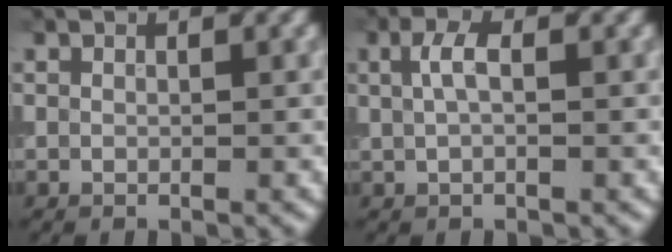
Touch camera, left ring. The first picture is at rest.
{"total": 2.1, "force": [0.6, 0.9, 1.9], "torque": [-0.042, 0.005, 0.010]}